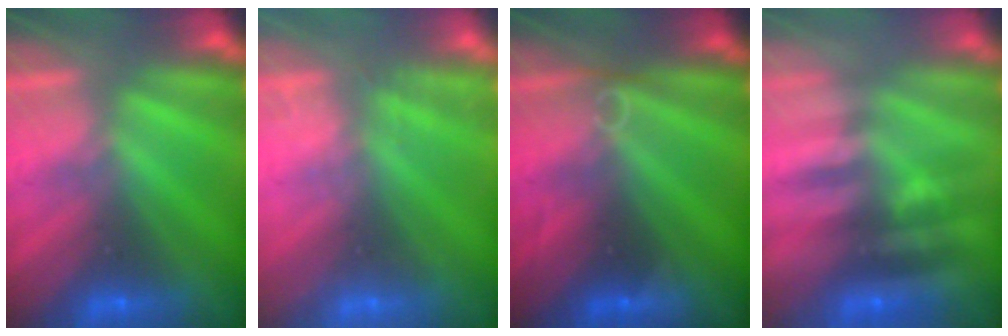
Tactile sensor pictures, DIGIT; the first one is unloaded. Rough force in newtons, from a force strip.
{"total": 2.5}
{"total": 2.6}
{"total": 2.5}